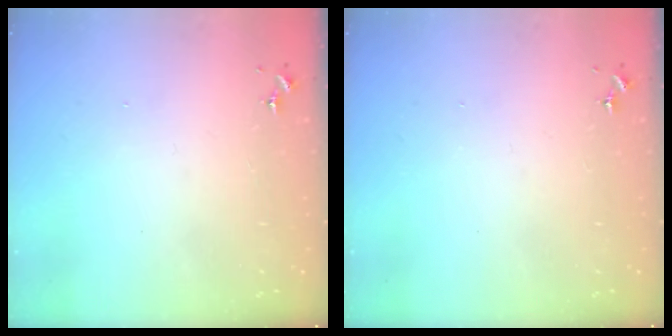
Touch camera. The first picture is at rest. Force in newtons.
{"total": 1.3, "press": 0.9, "slide": 0.9}